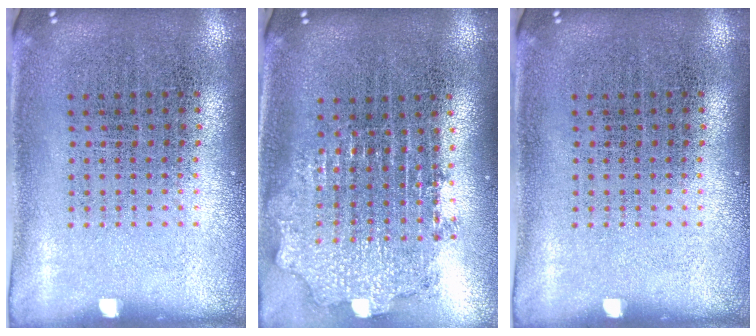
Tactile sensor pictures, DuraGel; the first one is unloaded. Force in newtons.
{"total": 2.0, "press": 1.5, "slide": 1.3}
{"total": 0.0}